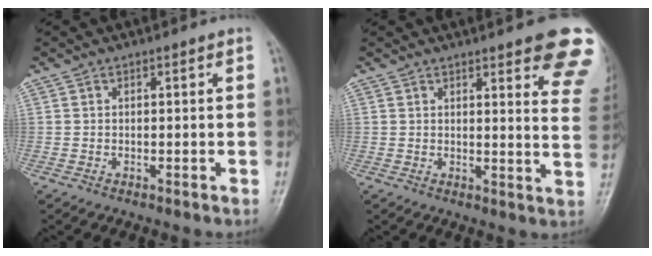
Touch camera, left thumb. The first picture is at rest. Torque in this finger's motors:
{"motor_torque": [3.41, 1.60, 1.57, -1.08, 0.04]}